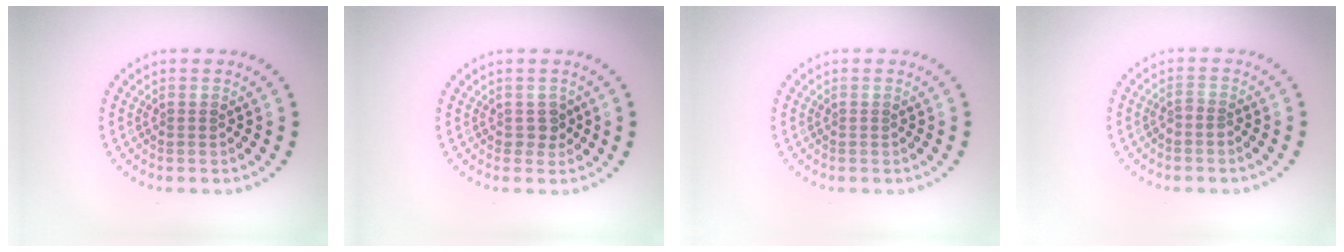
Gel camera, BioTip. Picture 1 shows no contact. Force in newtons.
{"total": 1.3, "press": 1.1, "slide": 0.7}
{"total": 0.0}
{"total": 0.7, "press": 0.4, "slide": 0.6}